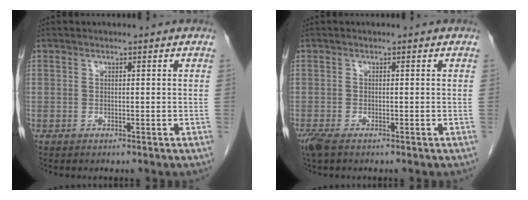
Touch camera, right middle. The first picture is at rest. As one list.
[{"total": 3.0, "force": [-2.1, 1.0, 1.9], "torque": [-0.050, -0.012, -0.038]}]